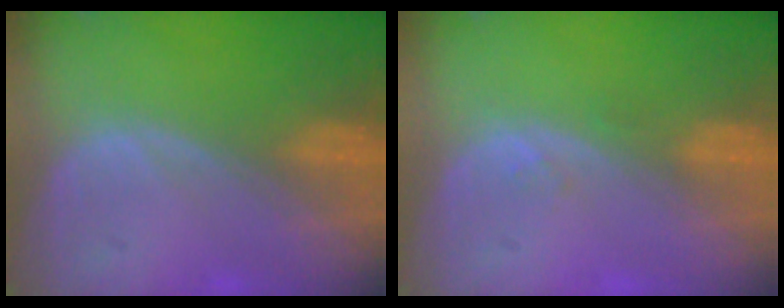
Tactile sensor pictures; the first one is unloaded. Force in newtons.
{"total": 0.7, "press": 0.7, "slide": 0.1}